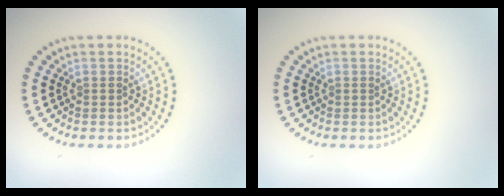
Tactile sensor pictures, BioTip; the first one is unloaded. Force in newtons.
{"total": 0.0}